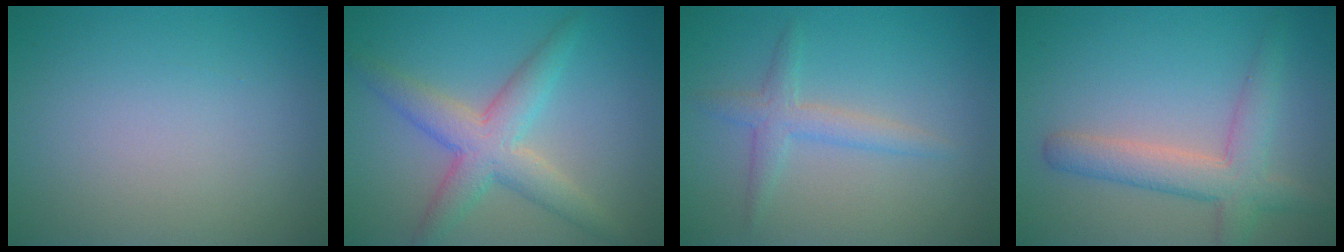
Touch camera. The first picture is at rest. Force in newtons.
{"total": 5.0, "press": 5.0, "slide": 0.3}
{"total": 2.3, "press": 2.3, "slide": 0.1}
{"total": 4.5, "press": 4.5, "slide": 0.2}